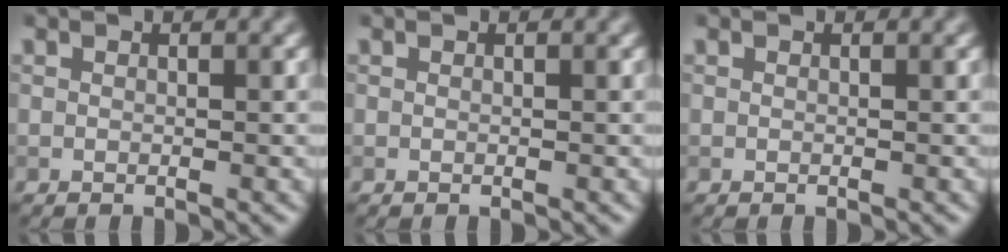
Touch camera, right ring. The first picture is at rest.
{"total": 0.0}
{"total": 0.0}